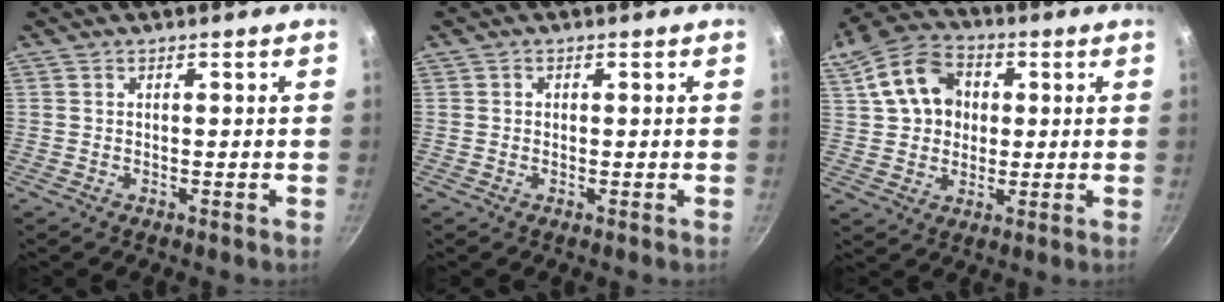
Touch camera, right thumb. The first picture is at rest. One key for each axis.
{"total": 0.6, "fx": 0.0, "fy": 0.6, "fz": 0.0, "tx": 0.005, "ty": 0.002, "tz": -0.001}
{"total": 12.5, "fx": 2.9, "fy": 9.8, "fz": 7.3, "tx": -0.107, "ty": 0.014, "tz": 0.041}